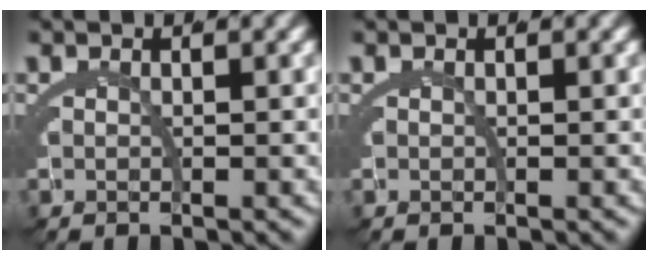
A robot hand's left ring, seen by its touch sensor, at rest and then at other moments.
{"total": 0.0}